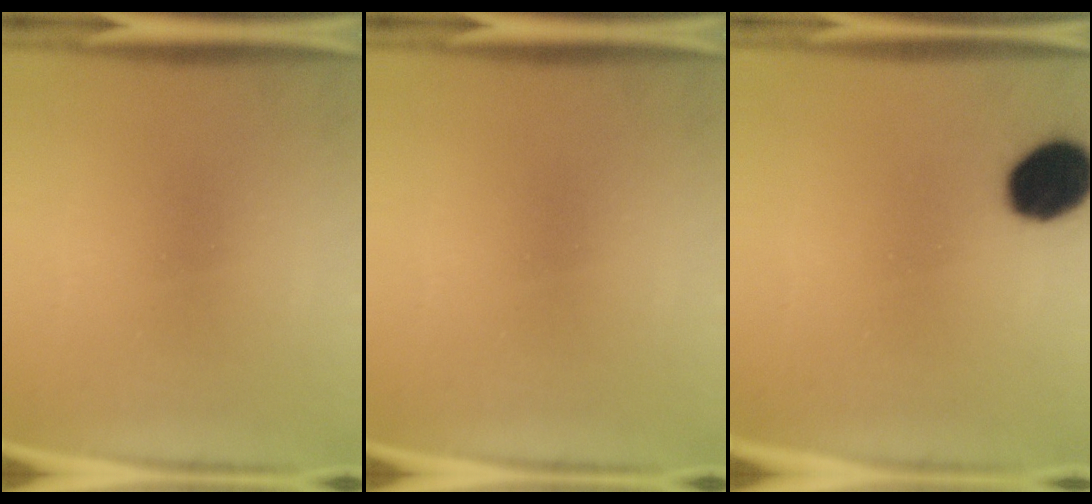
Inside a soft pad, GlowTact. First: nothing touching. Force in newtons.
{"total": 0.0}
{"total": 13.1}